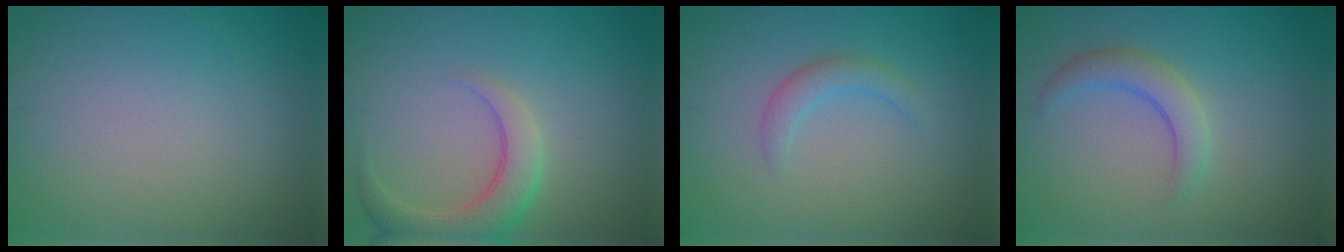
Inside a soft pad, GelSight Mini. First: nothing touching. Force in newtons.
{"total": 4.1, "press": 4.1, "slide": 0.3}
{"total": 1.7, "press": 1.7, "slide": 0.3}
{"total": 2.7, "press": 2.7, "slide": 0.2}